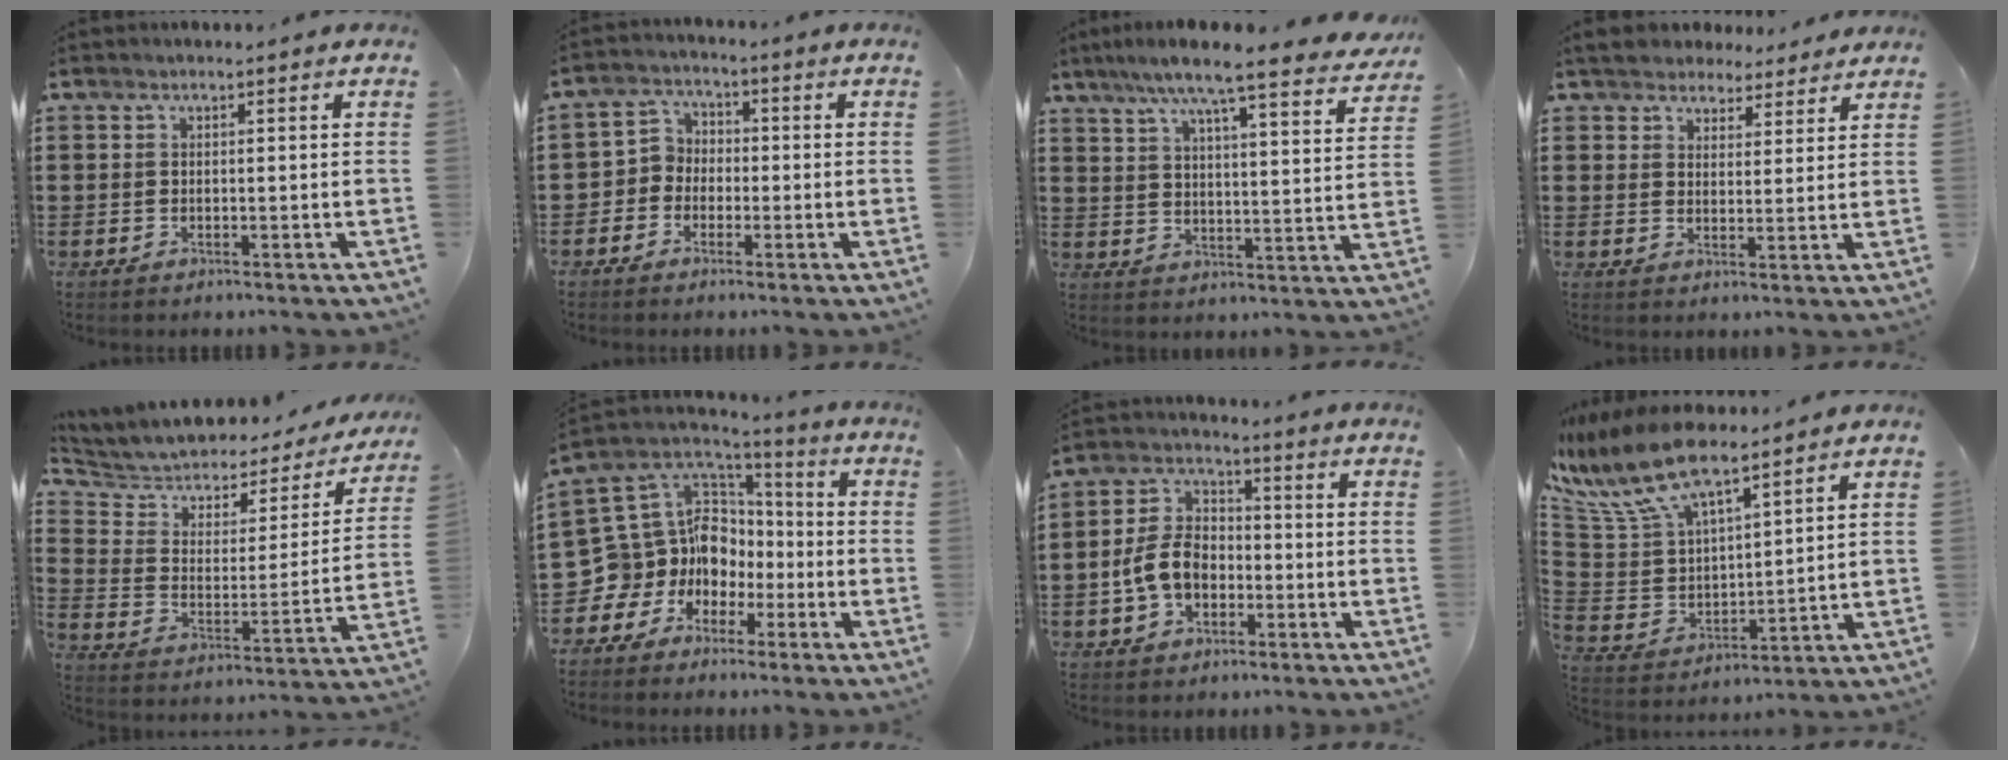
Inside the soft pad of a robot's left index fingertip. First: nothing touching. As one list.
[{"total": 4.0, "force": [-2.0, 3.4, 0.6], "torque": [-0.033, 0.009, -0.048]}, {"total": 7.9, "force": [6.7, -0.1, 4.3], "torque": [-0.100, -0.038, 0.110]}, {"total": 4.4, "force": [4.1, 1.6, 0.3], "torque": [-0.025, -0.007, 0.075]}, {"total": 4.5, "force": [3.7, 2.2, 1.4], "torque": [-0.057, -0.031, 0.055]}, {"total": 12.5, "force": [-1.0, 11.8, 4.0], "torque": [-0.118, -0.029, -0.001]}, {"total": 7.6, "force": [-2.0, 5.5, 4.8], "torque": [-0.124, 0.011, -0.046]}, {"total": 11.8, "force": [9.1, 3.5, 6.5], "torque": [-0.173, -0.035, 0.161]}]